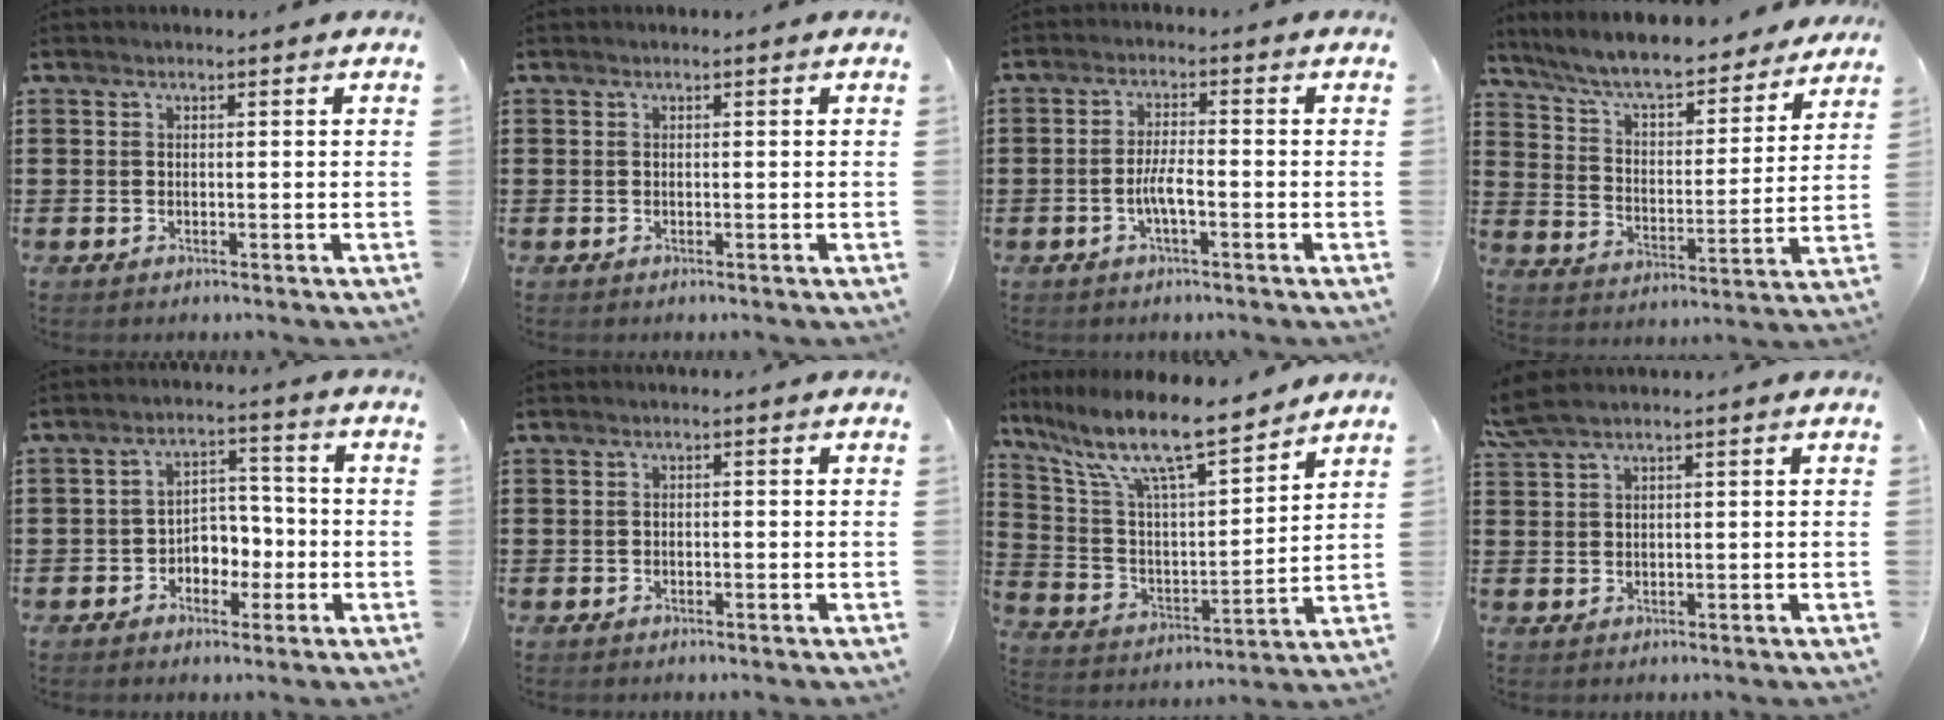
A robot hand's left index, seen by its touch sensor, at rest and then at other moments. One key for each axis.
{"total": 0.0}
{"total": 3.9, "fx": -1.2, "fy": 0.8, "fz": 3.6, "tx": -0.077, "ty": -0.001, "tz": -0.027}
{"total": 8.0, "fx": 7.3, "fy": 0.6, "fz": 3.1, "tx": -0.089, "ty": -0.045, "tz": 0.125}
{"total": 4.5, "fx": -1.8, "fy": 3.5, "fz": 2.2, "tx": -0.041, "ty": 0.008, "tz": -0.040}
{"total": 0.6, "fx": -0.5, "fy": 0.3, "fz": 0.2, "tx": -0.008, "ty": -0.002, "tz": -0.010}
{"total": 12.1, "fx": 9.7, "fy": 1.8, "fz": 6.9, "tx": -0.172, "ty": -0.058, "tz": 0.165}
{"total": 2.9, "fx": 1.9, "fy": 0.5, "fz": 2.2, "tx": -0.046, "ty": 0.001, "tz": 0.036}